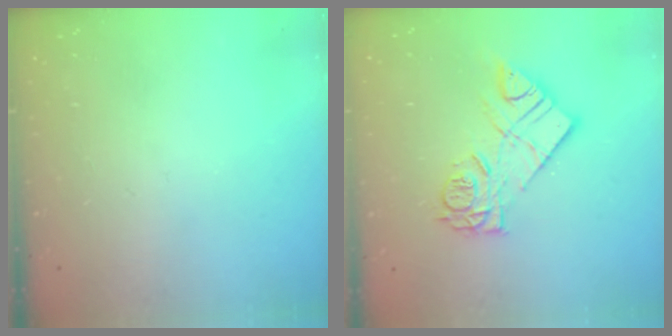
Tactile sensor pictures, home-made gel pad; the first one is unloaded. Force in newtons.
{"total": 12.9, "press": 12.9, "slide": 0.5}